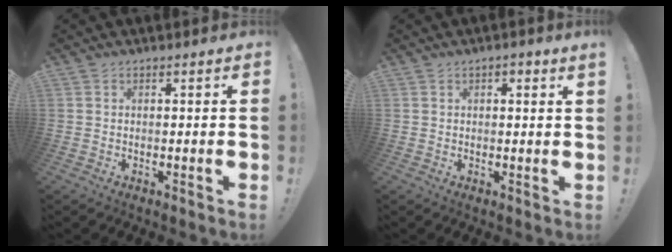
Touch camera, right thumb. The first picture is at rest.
{"total": 1.5, "force": [0.7, 0.0, 1.3], "torque": [-0.018, -0.004, 0.011]}